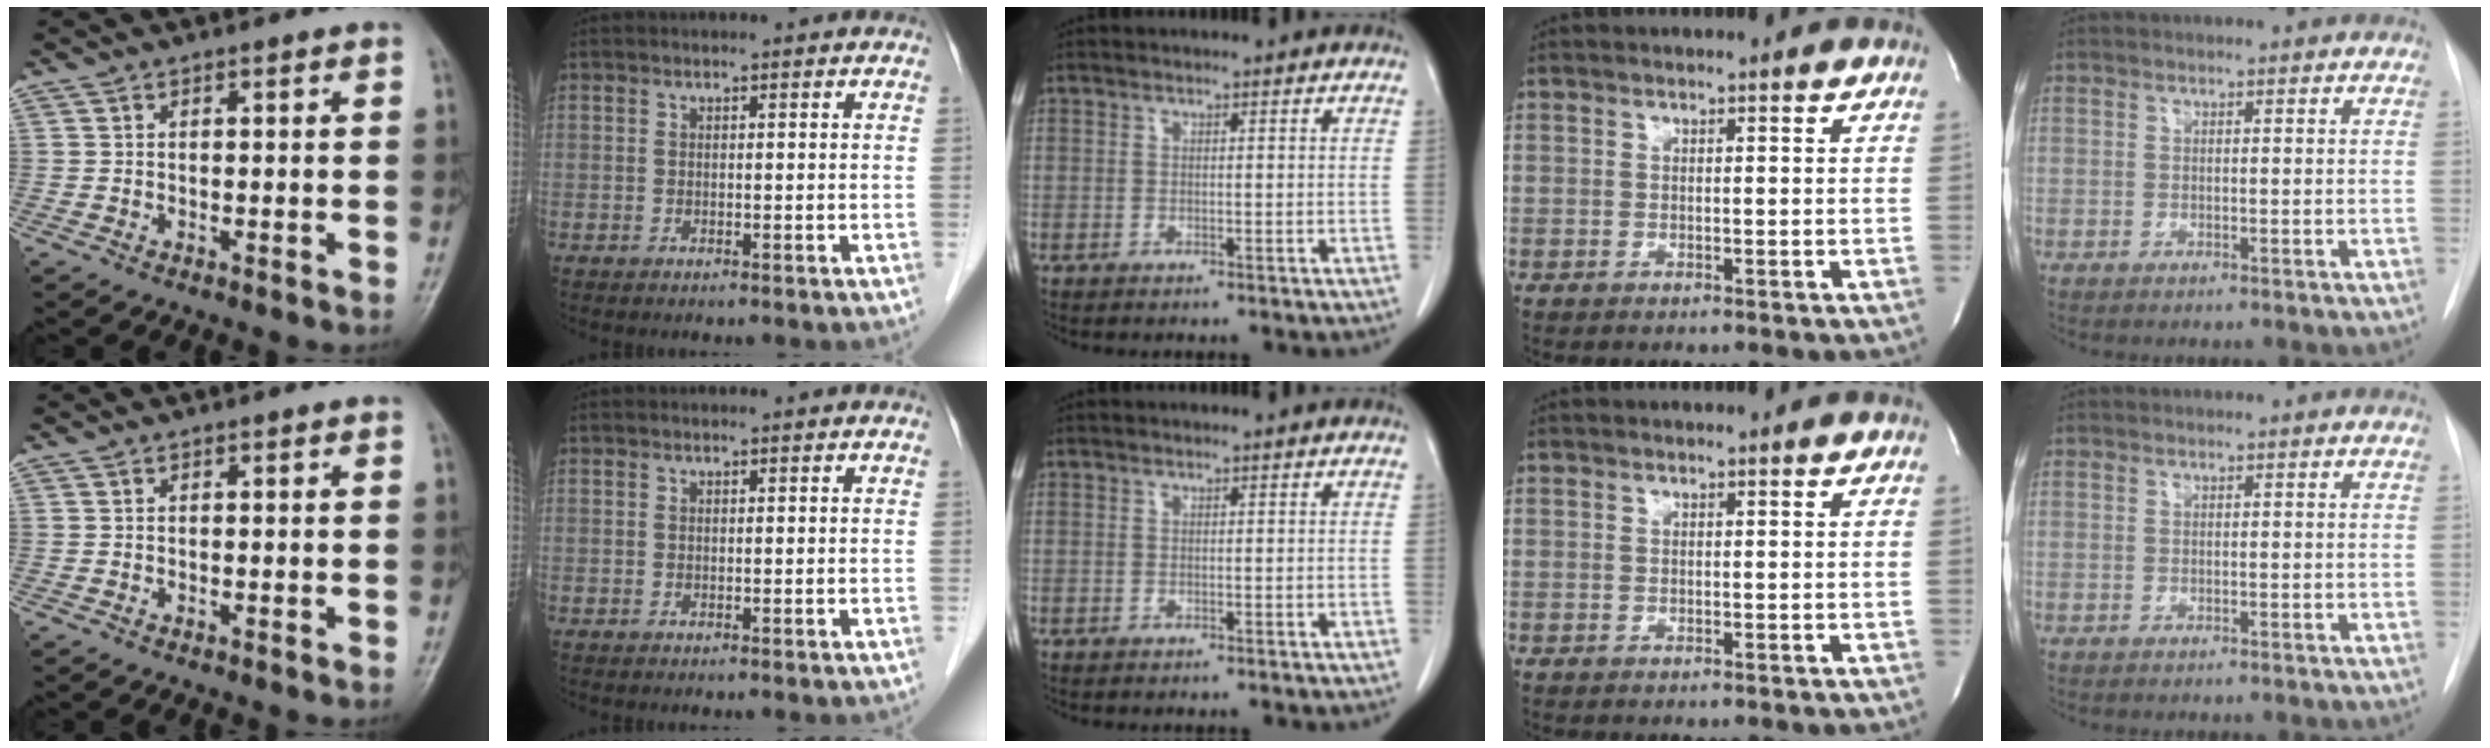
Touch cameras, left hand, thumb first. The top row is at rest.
{}